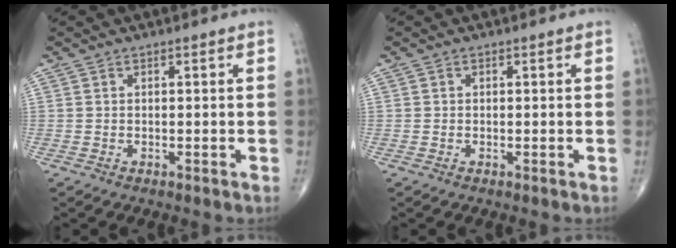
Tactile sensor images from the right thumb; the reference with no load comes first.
{"total": 0.0}